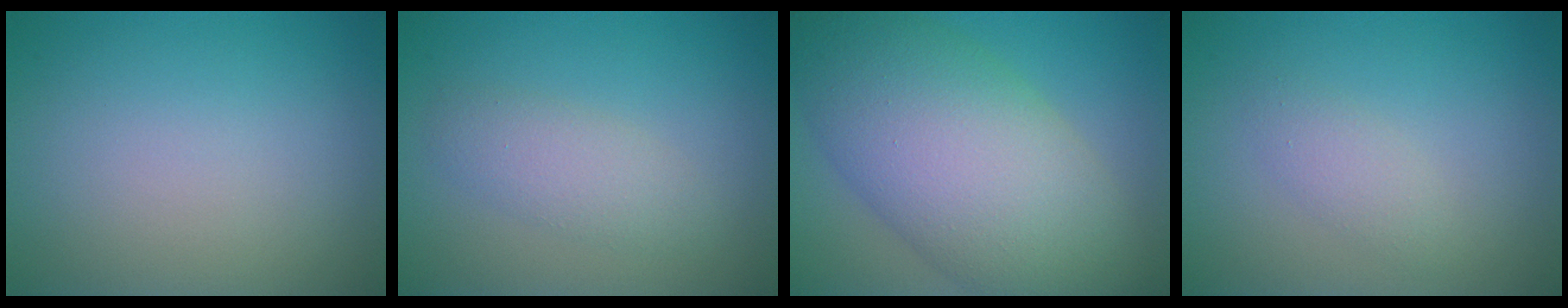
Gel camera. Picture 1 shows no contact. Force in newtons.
{"total": 3.7, "press": 3.7, "slide": 0.1}
{"total": 12.7, "press": 12.7, "slide": 0.2}
{"total": 1.6, "press": 1.6, "slide": 0.1}